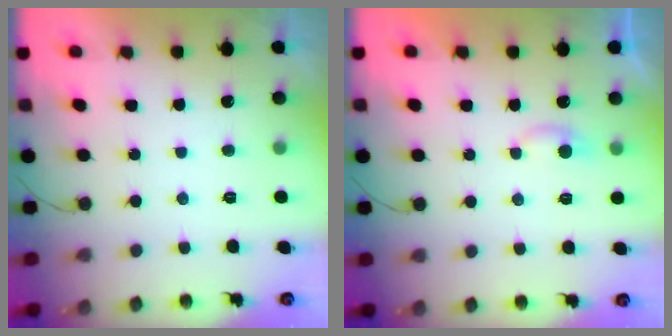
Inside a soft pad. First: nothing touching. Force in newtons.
{"total": 3.7, "press": 3.6, "slide": 0.5}